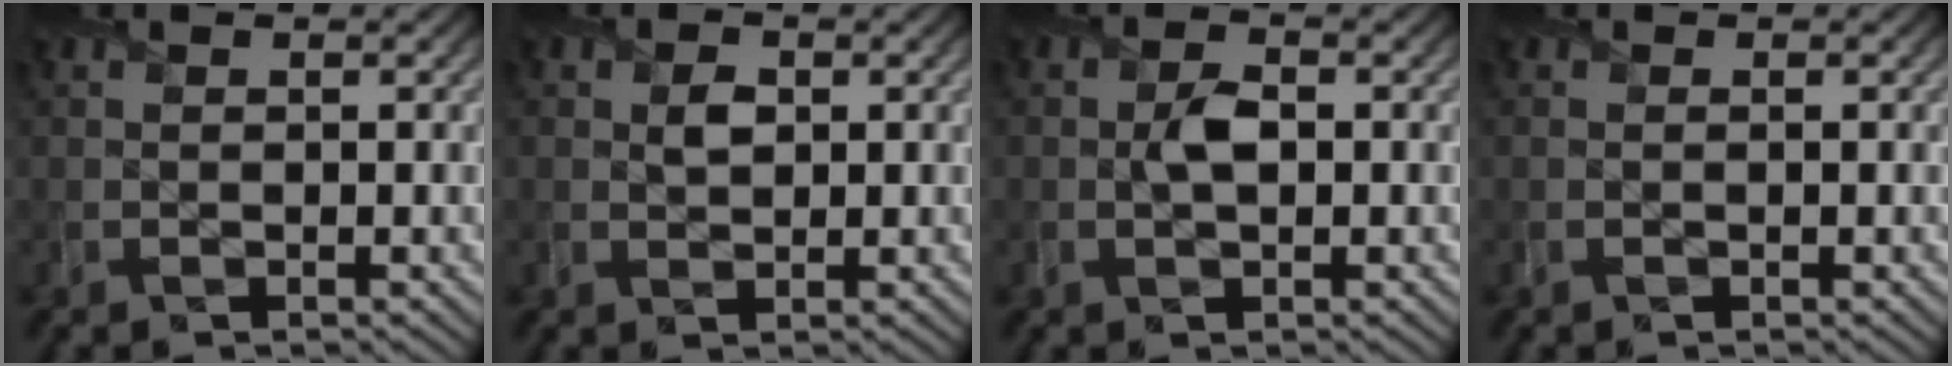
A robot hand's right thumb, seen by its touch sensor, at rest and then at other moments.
{"total": 1.9, "force": [0.4, 1.4, 1.2], "torque": [-0.025, -0.002, 0.006]}
{"total": 2.5, "force": [0.0, 1.4, 2.0], "torque": [-0.041, 0.001, -0.002]}
{"total": 0.0}